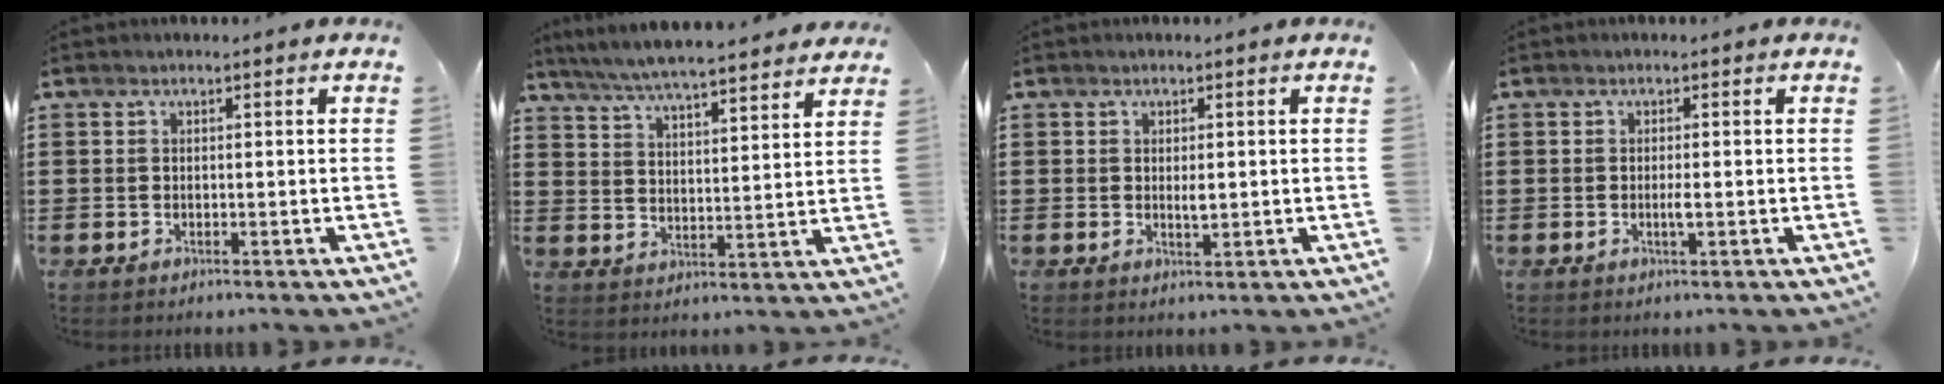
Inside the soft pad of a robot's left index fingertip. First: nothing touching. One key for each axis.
{"total": 6.1, "fx": 5.8, "fy": 0.0, "fz": 1.8, "tx": -0.059, "ty": -0.032, "tz": 0.101}
{"total": 1.7, "fx": 0.3, "fy": 0.6, "fz": 1.6, "tx": -0.030, "ty": 0.002, "tz": 0.004}
{"total": 1.3, "fx": -0.2, "fy": 0.1, "fz": 1.3, "tx": -0.025, "ty": -0.002, "tz": -0.004}